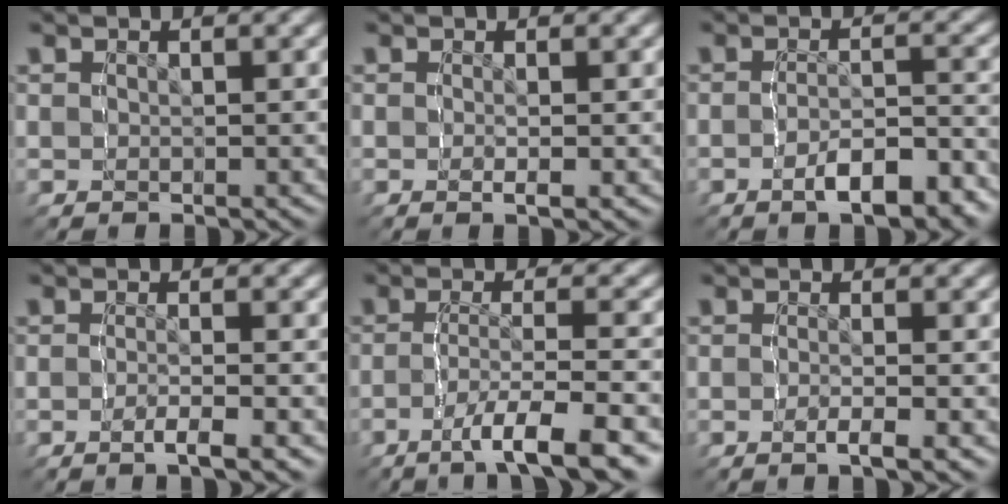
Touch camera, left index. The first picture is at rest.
{"total": 1.9, "force": [0.2, -1.8, -0.6], "torque": [0.011, 0.012, -0.001]}
{"total": 4.3, "force": [-4.2, 0.5, 0.7], "torque": [-0.004, 0.011, -0.073]}
{"total": 3.5, "force": [-1.3, -3.1, -0.8], "torque": [0.019, 0.018, -0.028]}
{"total": 3.4, "force": [-2.5, -1.6, 1.6], "torque": [-0.026, 0.023, -0.042]}
{"total": 3.4, "force": [-0.8, -3.2, -0.9], "torque": [0.021, 0.019, -0.019]}